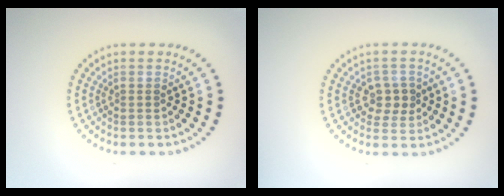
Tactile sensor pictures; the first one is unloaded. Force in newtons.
{"total": 2.4, "press": 2.2, "slide": 0.8}